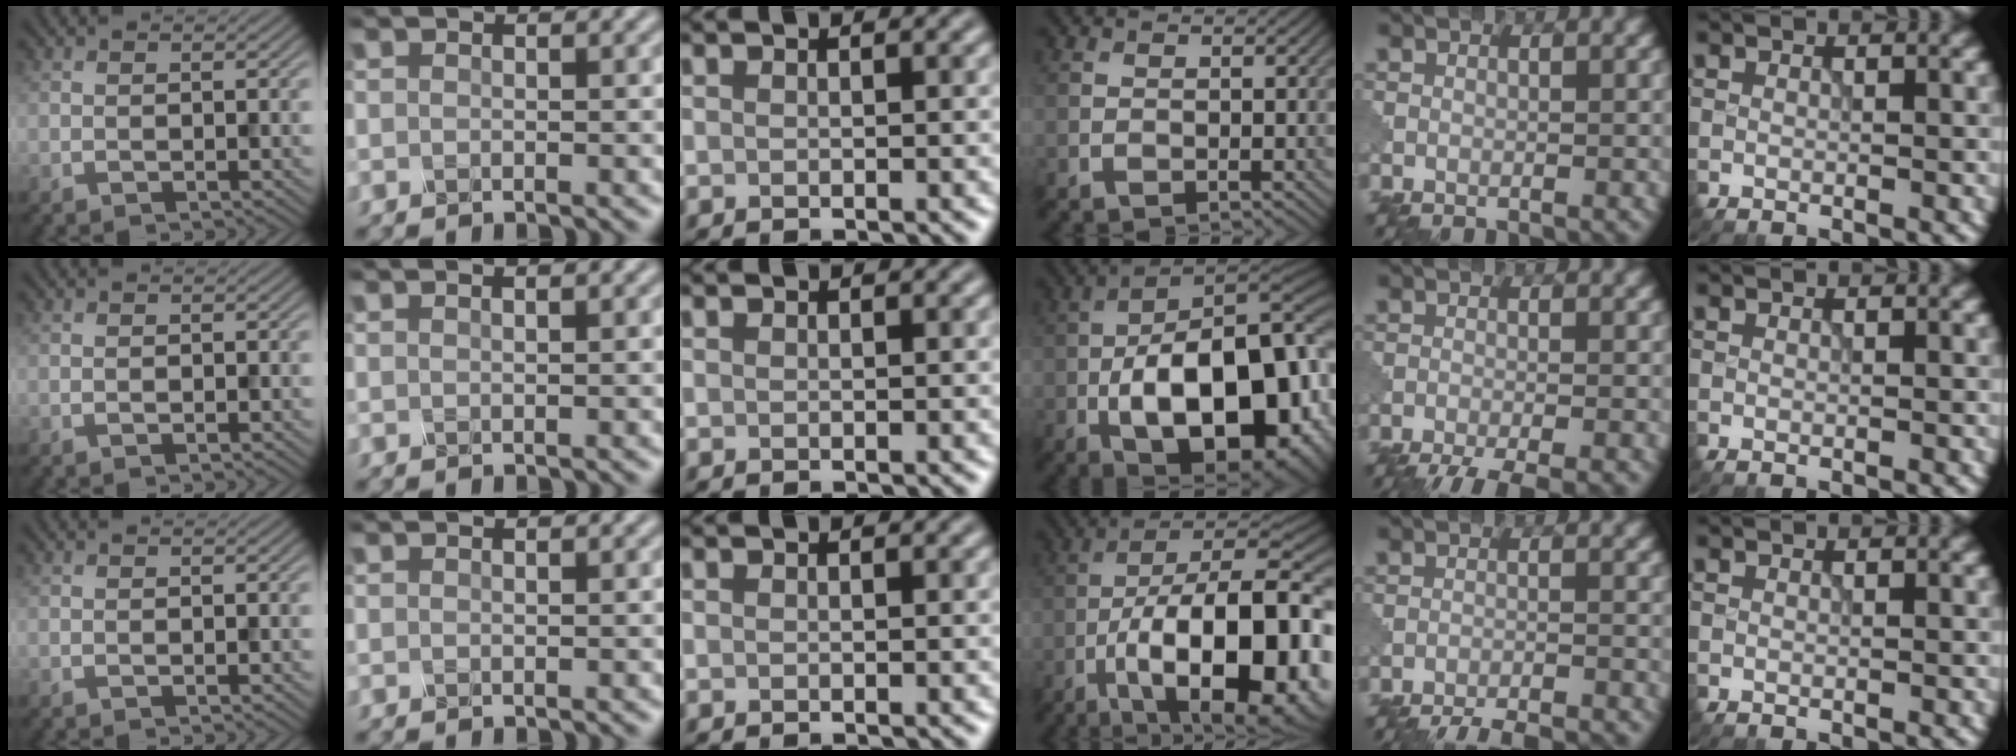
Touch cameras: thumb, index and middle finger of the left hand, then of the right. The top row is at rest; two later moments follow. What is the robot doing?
{"motion": "shake", "object": "sieve"}